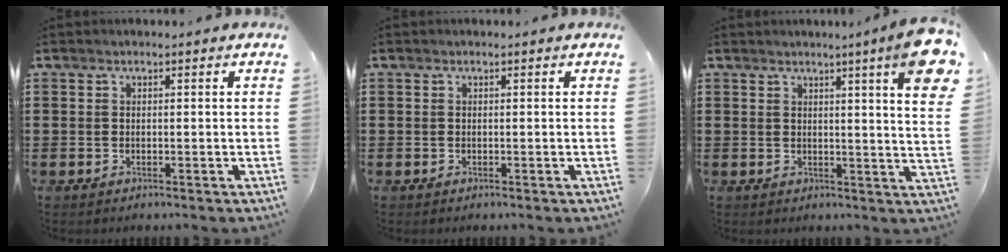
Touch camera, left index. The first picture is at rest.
{"total": 0.0}
{"total": 8.1, "force": [5.0, -0.3, 6.3], "torque": [-0.109, -0.024, 0.081]}